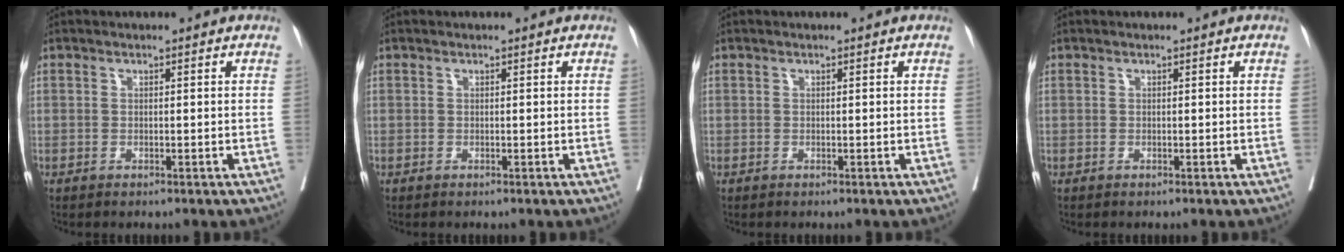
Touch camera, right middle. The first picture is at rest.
{"total": 0.0}
{"total": 0.0}
{"total": 0.0}